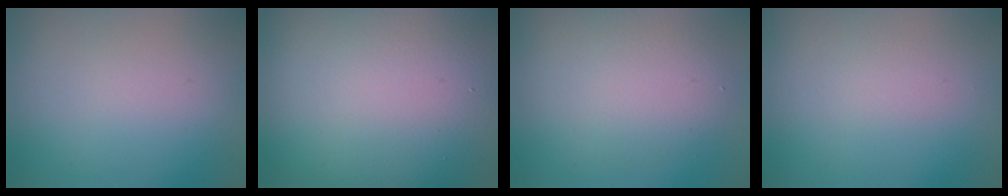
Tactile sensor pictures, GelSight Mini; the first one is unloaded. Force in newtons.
{"total": 18.8, "press": 18.7, "slide": 1.6}
{"total": 4.2, "press": 4.2, "slide": 0.3}
{"total": 0.7, "press": 0.7, "slide": 0.0}